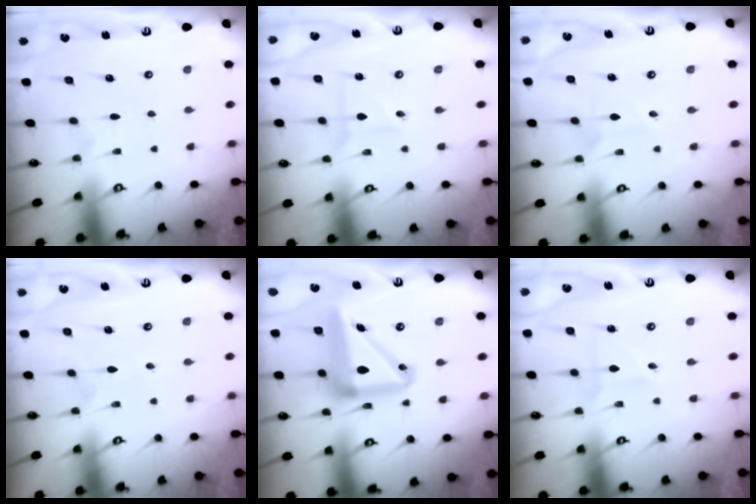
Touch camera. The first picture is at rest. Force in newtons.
{"total": 2.5, "press": 2.5, "slide": 0.2}
{"total": 3.3, "press": 3.2, "slide": 0.5}
{"total": 3.4, "press": 3.4, "slide": 0.4}
{"total": 17.9, "press": 17.7, "slide": 2.7}
{"total": 2.3, "press": 2.3, "slide": 0.4}